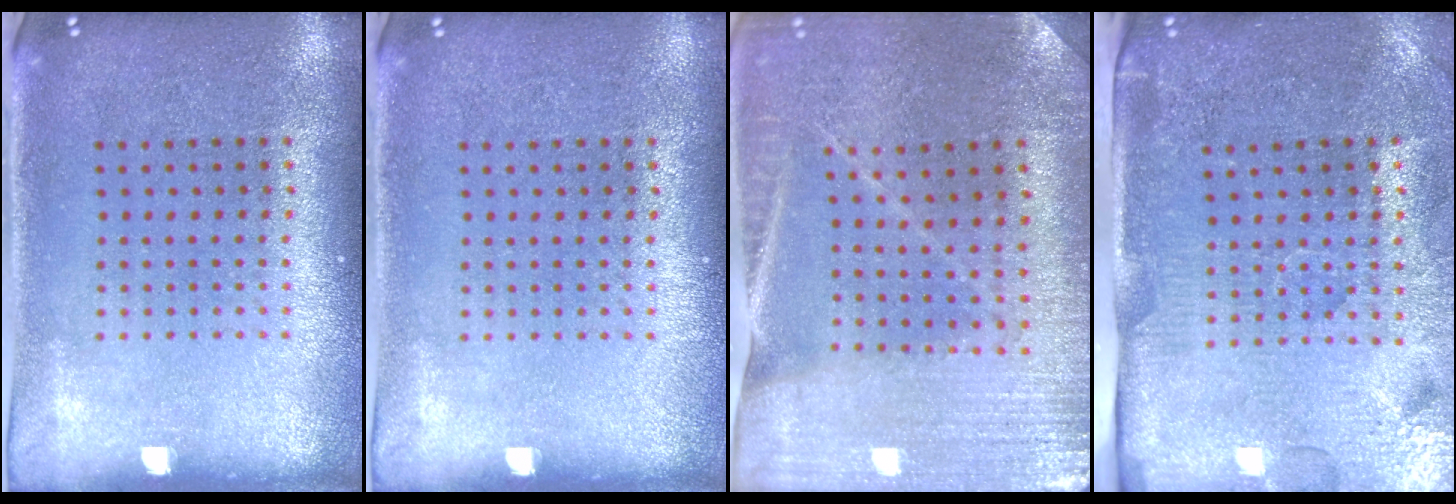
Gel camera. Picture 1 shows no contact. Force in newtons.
{"total": 0.0}
{"total": 1.4, "press": 1.4, "slide": 0.2}
{"total": 4.3, "press": 3.7, "slide": 2.2}